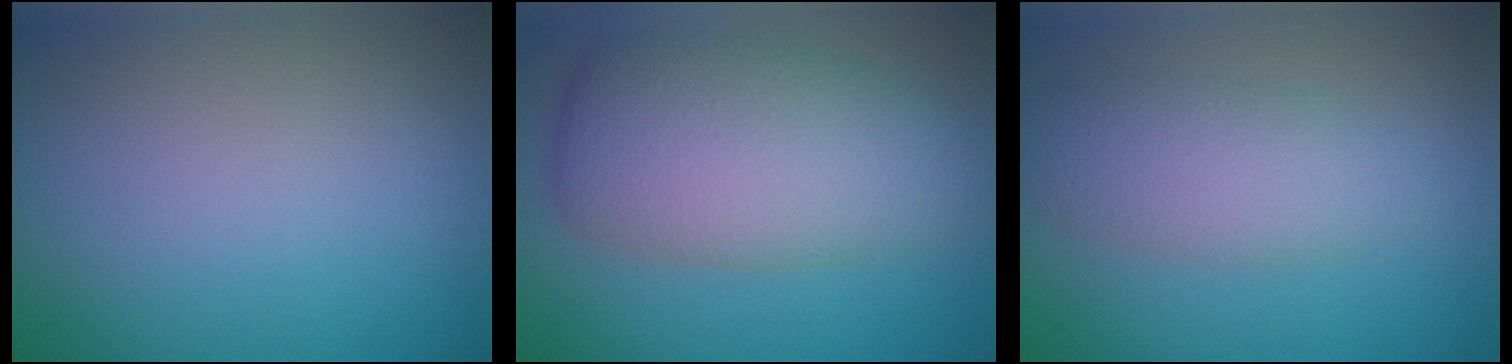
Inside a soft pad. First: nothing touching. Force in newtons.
{"total": 9.9, "press": 9.9, "slide": 0.2}
{"total": 3.8, "press": 3.8, "slide": 0.1}